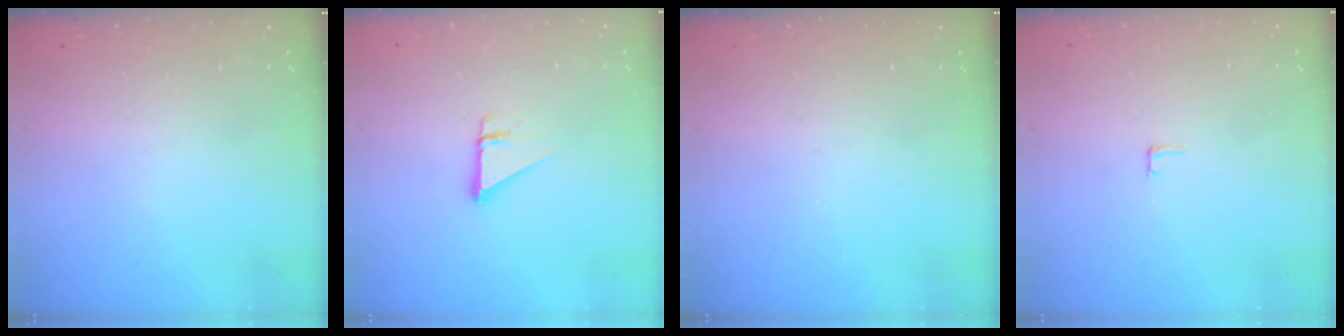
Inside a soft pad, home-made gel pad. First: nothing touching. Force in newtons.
{"total": 2.7, "press": 2.7, "slide": 0.2}
{"total": 0.0}
{"total": 3.1, "press": 3.1, "slide": 0.2}